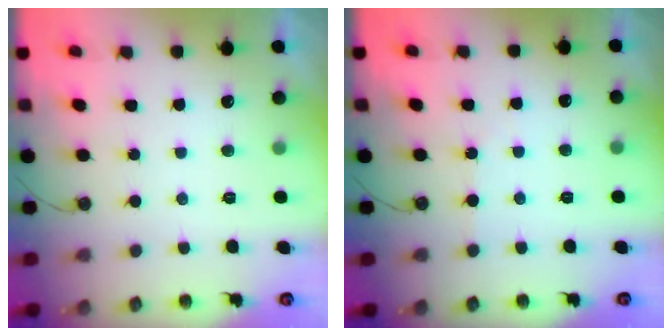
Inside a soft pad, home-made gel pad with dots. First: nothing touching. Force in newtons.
{"total": 1.0, "press": 1.0, "slide": 0.2}